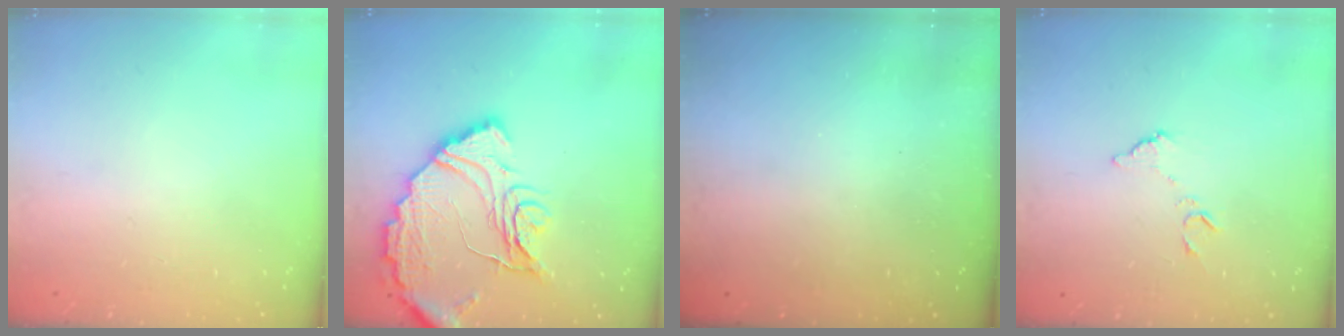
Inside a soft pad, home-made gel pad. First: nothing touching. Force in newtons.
{"total": 16.6, "press": 16.6, "slide": 1.0}
{"total": 3.0, "press": 3.0, "slide": 0.1}
{"total": 6.3, "press": 6.3, "slide": 0.4}